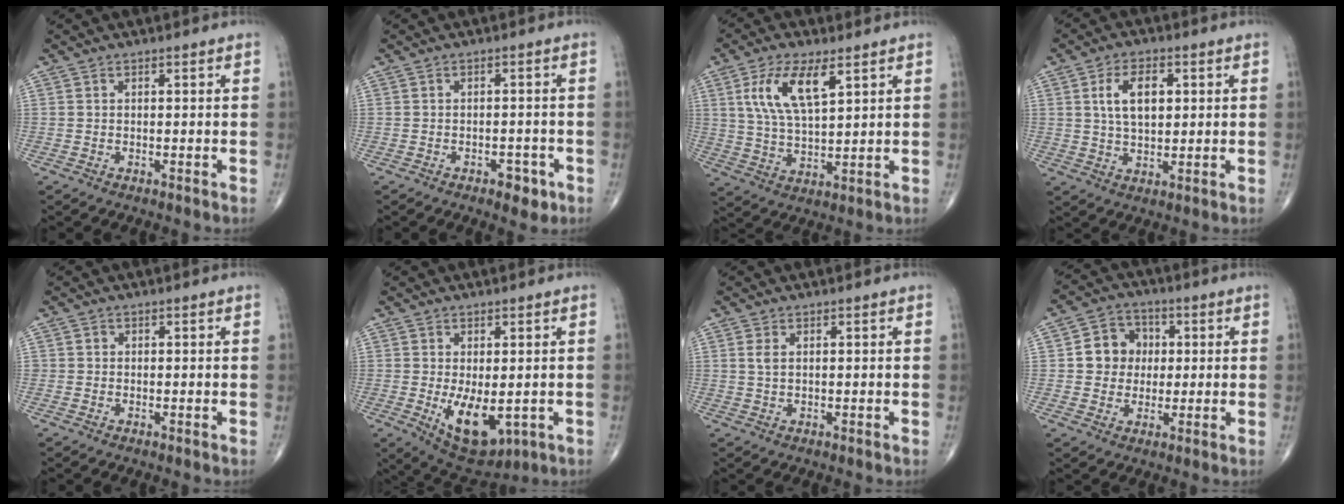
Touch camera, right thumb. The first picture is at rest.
{"total": 3.7, "force": [-2.0, 2.1, 2.4], "torque": [-0.017, 0.010, -0.023]}
{"total": 11.0, "force": [4.7, 4.4, 8.9], "torque": [-0.172, -0.016, 0.095]}
{"total": 8.1, "force": [1.9, 4.5, 6.4], "torque": [-0.100, -0.002, 0.035]}
{"total": 0.5, "force": [0.0, 0.5, 0.0], "torque": [0.004, 0.004, -0.001]}
{"total": 9.7, "force": [-1.7, 4.9, 8.2], "torque": [-0.115, -0.017, -0.007]}
{"total": 1.8, "force": [0.6, 0.9, 1.4], "torque": [-0.031, 0.005, 0.016]}
{"total": 8.3, "force": [0.9, 7.4, 3.6], "torque": [-0.018, 0.007, 0.007]}